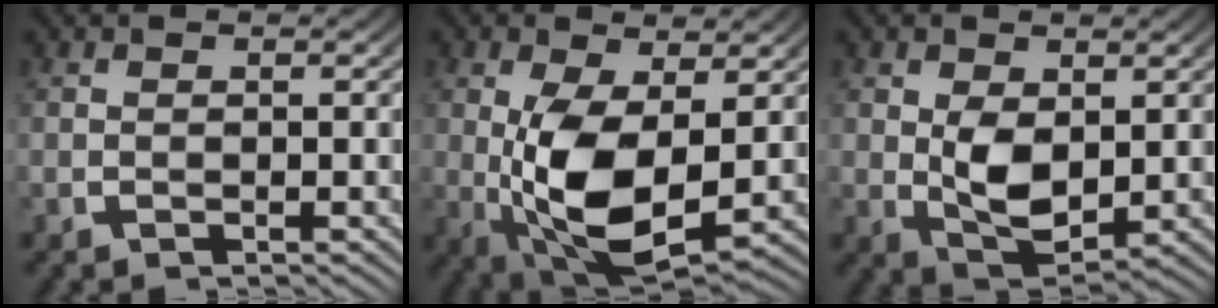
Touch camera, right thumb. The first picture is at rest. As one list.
[{"total": 10.3, "force": [-0.8, 5.9, 8.4], "torque": [-0.196, -0.054, 0.016]}, {"total": 4.9, "force": [0.2, 3.2, 3.7], "torque": [-0.086, -0.029, 0.018]}]